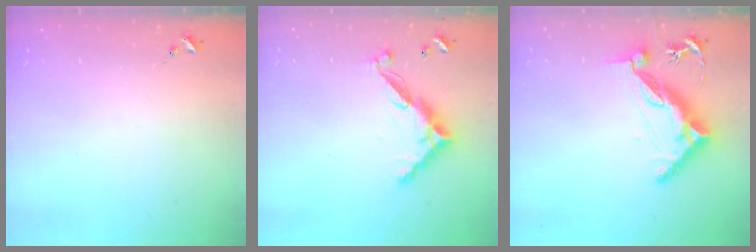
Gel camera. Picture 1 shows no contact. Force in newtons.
{"total": 11.6, "press": 11.6, "slide": 0.3}
{"total": 10.7, "press": 10.6, "slide": 1.2}